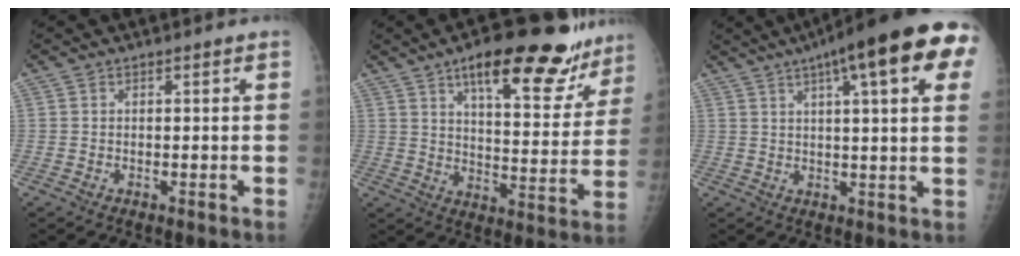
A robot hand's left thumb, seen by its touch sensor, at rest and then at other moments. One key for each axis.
{"total": 21.5, "fx": 14.3, "fy": 7.8, "fz": 14.0, "tx": -0.144, "ty": -0.053, "tz": 0.200}
{"total": 21.6, "fx": 10.0, "fy": 4.6, "fz": 18.6, "tx": -0.259, "ty": 0.016, "tz": 0.125}